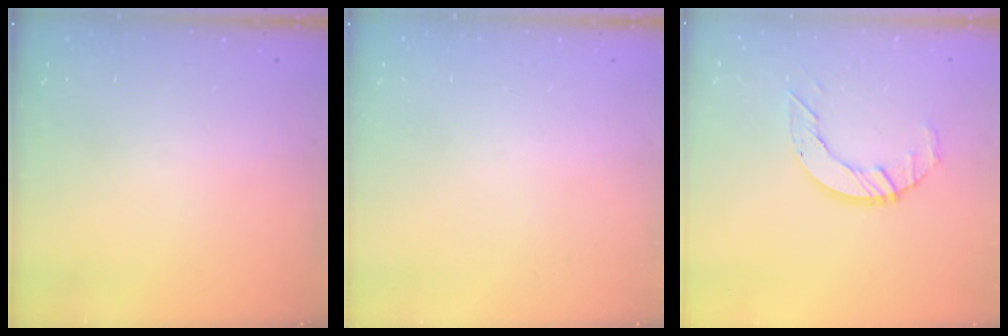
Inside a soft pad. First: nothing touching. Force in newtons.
{"total": 0.0}
{"total": 5.8, "press": 5.8, "slide": 0.4}